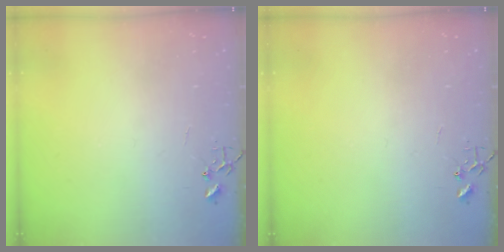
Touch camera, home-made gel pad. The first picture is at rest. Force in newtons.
{"total": 0.0}